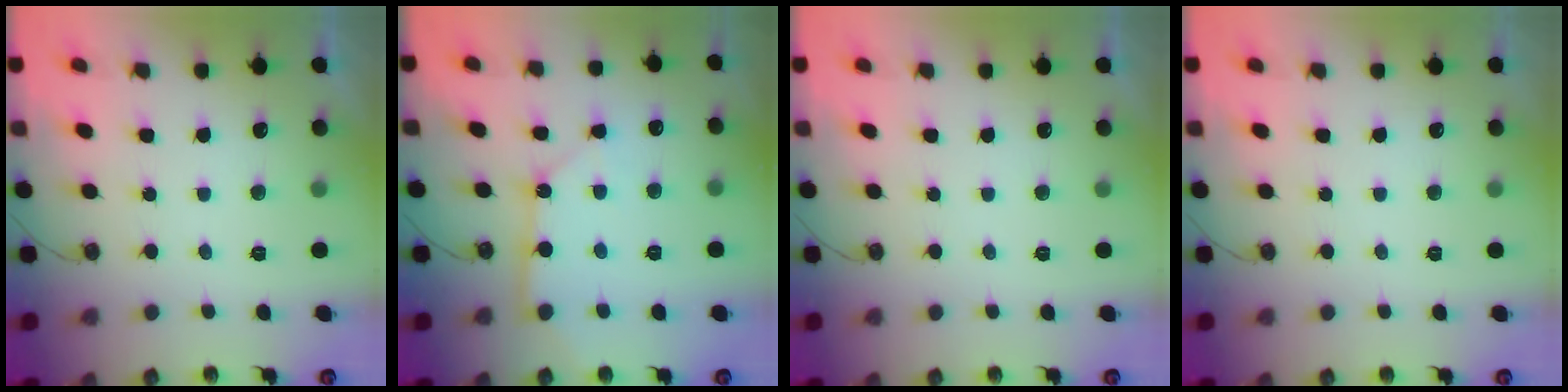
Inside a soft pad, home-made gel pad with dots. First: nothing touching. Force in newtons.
{"total": 7.6, "press": 7.5, "slide": 0.7}
{"total": 0.0}
{"total": 0.0}